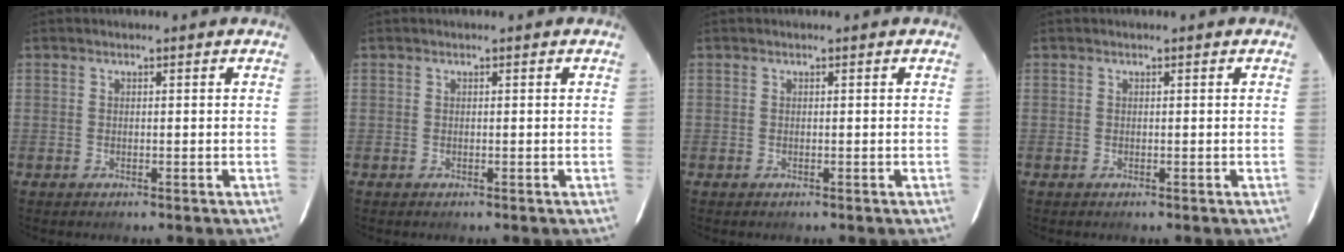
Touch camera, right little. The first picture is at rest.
{"total": 0.0}
{"total": 0.0}
{"total": 0.0}